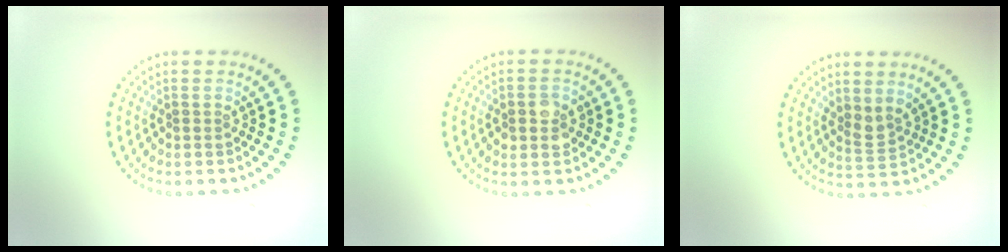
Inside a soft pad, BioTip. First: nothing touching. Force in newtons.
{"total": 2.8, "press": 2.8, "slide": 0.2}
{"total": 1.9, "press": 1.4, "slide": 1.2}